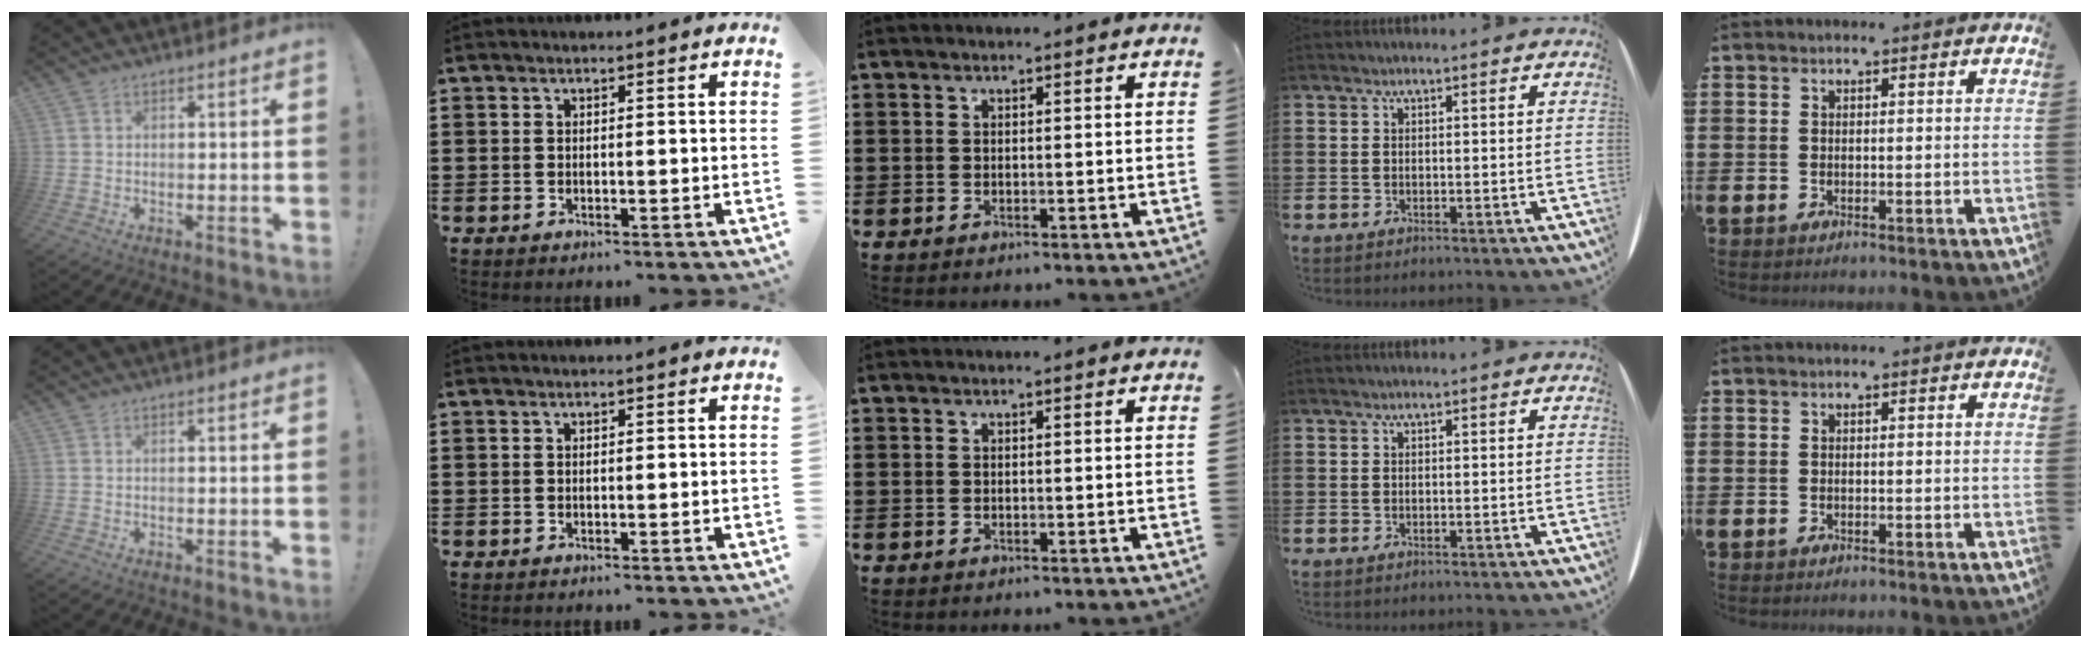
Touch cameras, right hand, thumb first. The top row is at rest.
{}